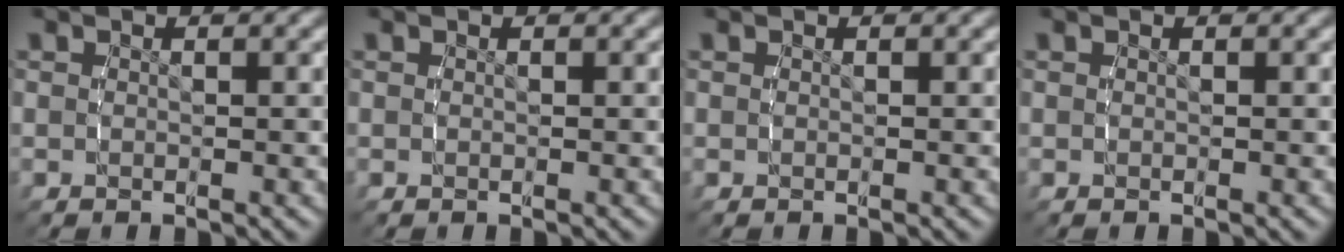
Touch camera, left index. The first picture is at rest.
{"total": 0.0}
{"total": 0.0}
{"total": 0.0}